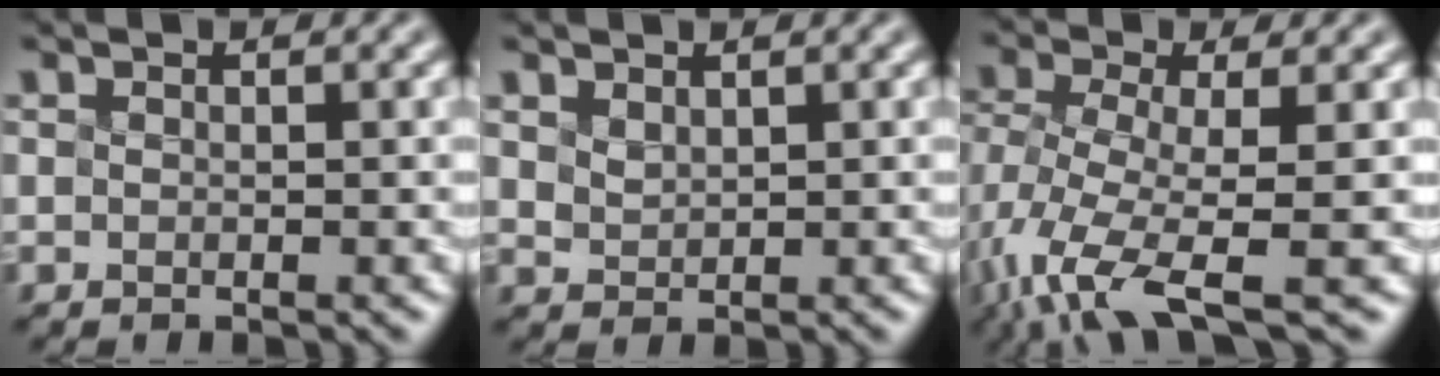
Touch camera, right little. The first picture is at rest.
{"total": 1.5, "force": [0.4, -0.8, -1.2], "torque": [-0.001, -0.006, 0.046]}
{"total": 7.3, "force": [-5.6, 0.9, 4.7], "torque": [-0.128, -0.029, -0.077]}